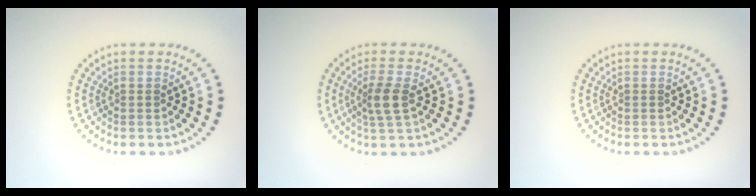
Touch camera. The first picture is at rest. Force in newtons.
{"total": 2.3, "press": 2.0, "slide": 1.2}
{"total": 0.0}